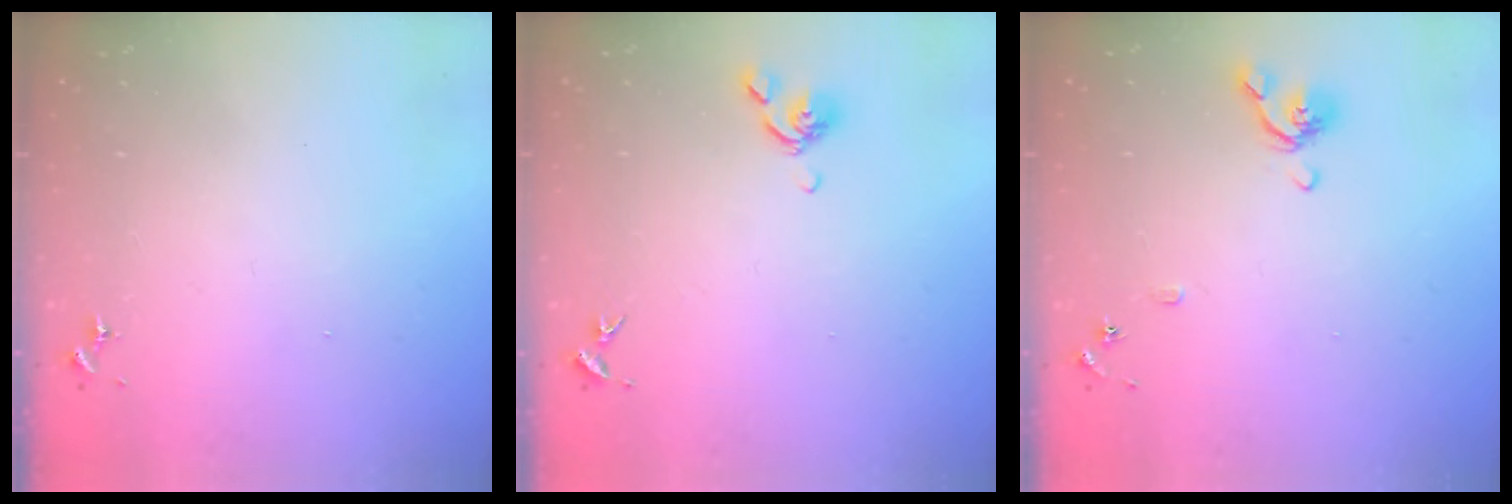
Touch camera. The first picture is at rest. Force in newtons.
{"total": 6.8, "press": 6.7, "slide": 0.9}
{"total": 7.9, "press": 7.7, "slide": 1.4}